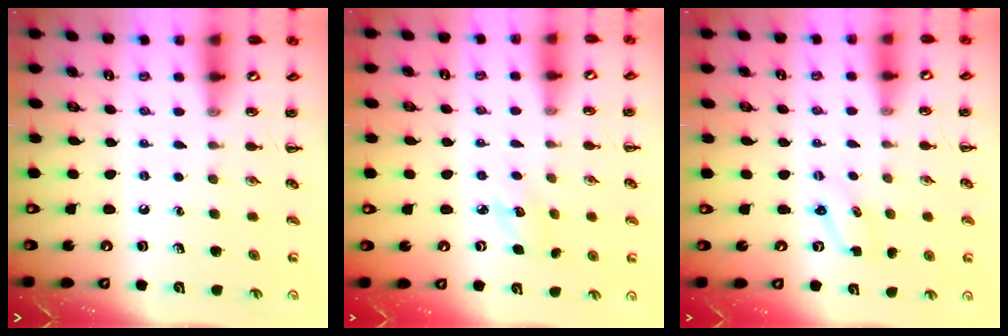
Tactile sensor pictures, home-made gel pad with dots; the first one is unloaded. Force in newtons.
{"total": 4.9, "press": 4.7, "slide": 1.4}
{"total": 2.1, "press": 2.0, "slide": 0.6}